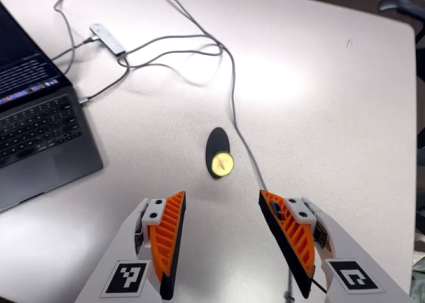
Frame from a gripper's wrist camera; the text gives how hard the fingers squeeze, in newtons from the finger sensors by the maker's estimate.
{"total": 0.0}